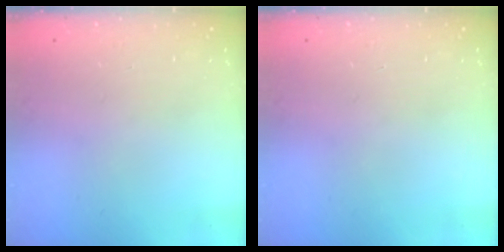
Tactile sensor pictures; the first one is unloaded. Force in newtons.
{"total": 0.0}